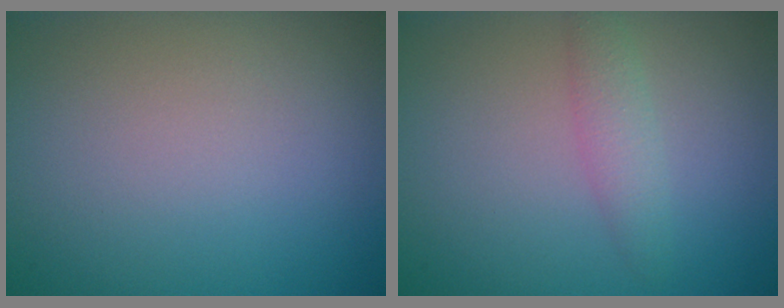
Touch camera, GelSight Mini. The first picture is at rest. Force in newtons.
{"total": 1.8, "press": 1.8, "slide": 0.1}